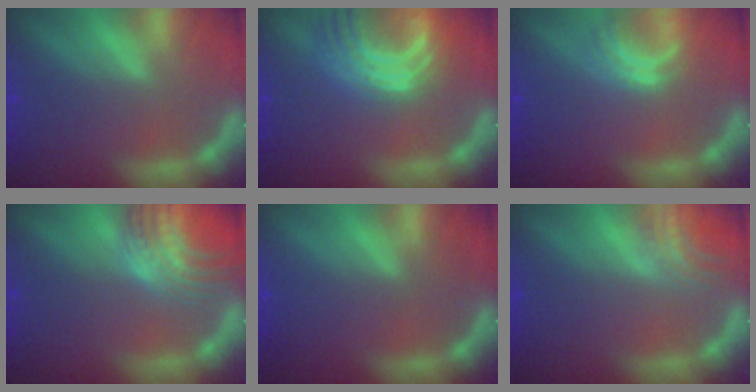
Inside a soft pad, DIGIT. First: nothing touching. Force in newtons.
{"total": 8.1}
{"total": 2.5}
{"total": 9.1}
{"total": 0.0}
{"total": 3.0}